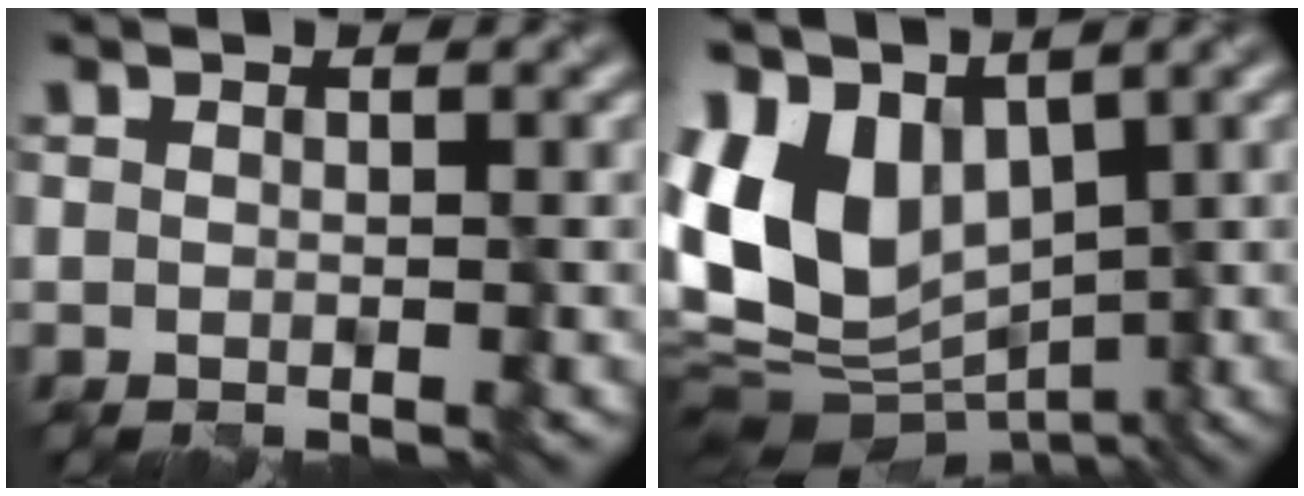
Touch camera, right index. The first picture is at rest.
{"total": 9.2, "force": [0.4, 6.4, 6.6], "torque": [-0.139, 0.002, -0.012]}